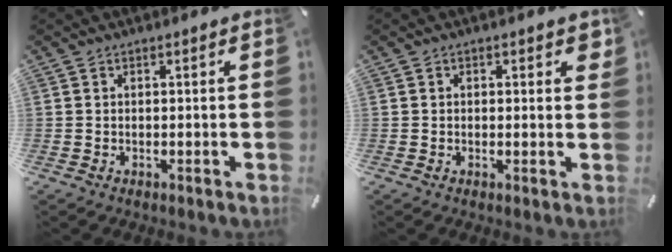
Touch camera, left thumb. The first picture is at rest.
{"total": 1.8, "force": [0.4, 1.1, 1.3], "torque": [-0.004, -0.003, 0.000]}